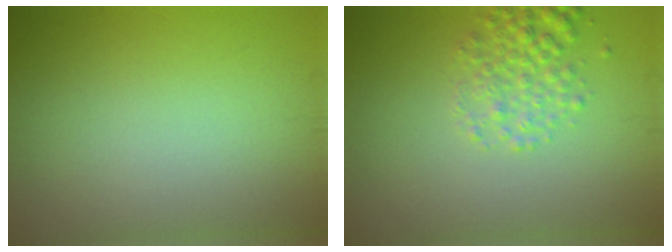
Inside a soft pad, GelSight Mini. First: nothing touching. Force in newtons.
{"total": 2.9, "press": 2.9, "slide": 0.2}